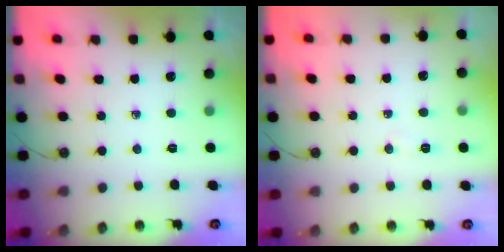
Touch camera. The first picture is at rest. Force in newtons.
{"total": 3.4, "press": 3.4, "slide": 0.4}